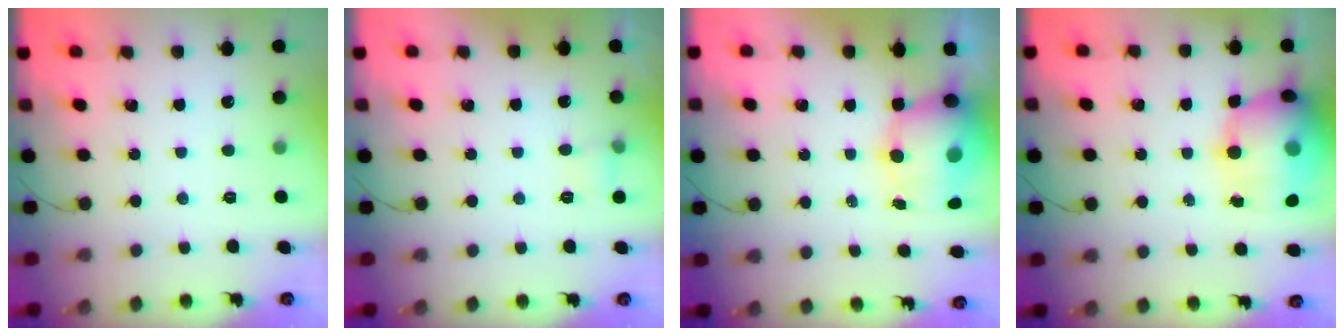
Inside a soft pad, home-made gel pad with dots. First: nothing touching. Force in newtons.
{"total": 7.0, "press": 3.3, "slide": 6.1}
{"total": 11.6, "press": 11.1, "slide": 3.4}
{"total": 20.0, "press": 17.8, "slide": 9.1}